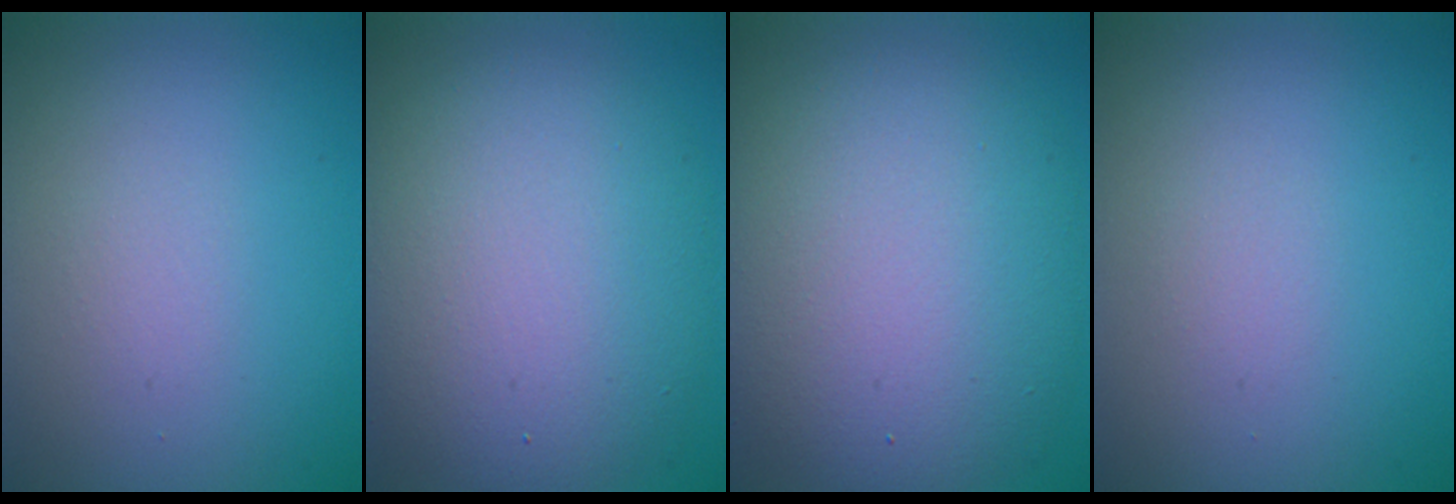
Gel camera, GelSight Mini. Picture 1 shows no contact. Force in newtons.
{"total": 8.8, "press": 8.8, "slide": 0.6}
{"total": 10.5, "press": 10.5, "slide": 0.3}
{"total": 0.6, "press": 0.6, "slide": 0.0}